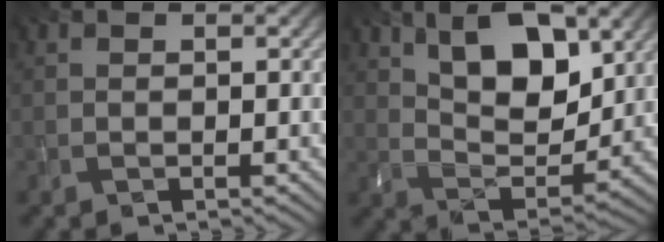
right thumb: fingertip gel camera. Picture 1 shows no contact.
{"total": 11.3, "force": [5.2, 5.6, 8.4], "torque": [-0.150, -0.002, 0.093]}